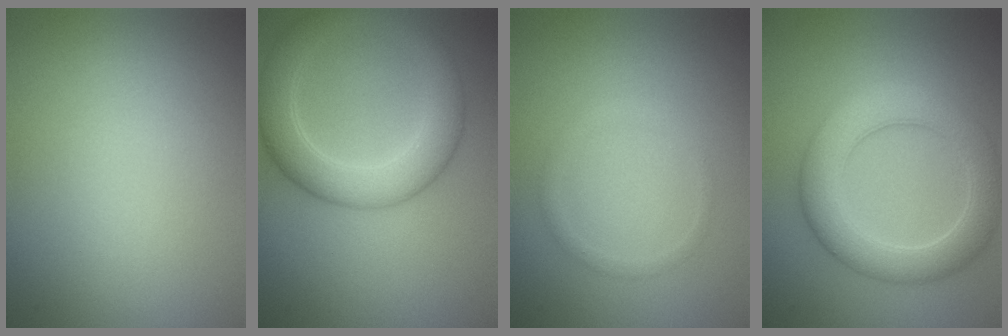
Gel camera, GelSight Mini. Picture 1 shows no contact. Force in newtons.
{"total": 5.6, "press": 5.6, "slide": 0.1}
{"total": 0.9, "press": 0.9, "slide": 0.1}
{"total": 5.5, "press": 5.5, "slide": 0.3}